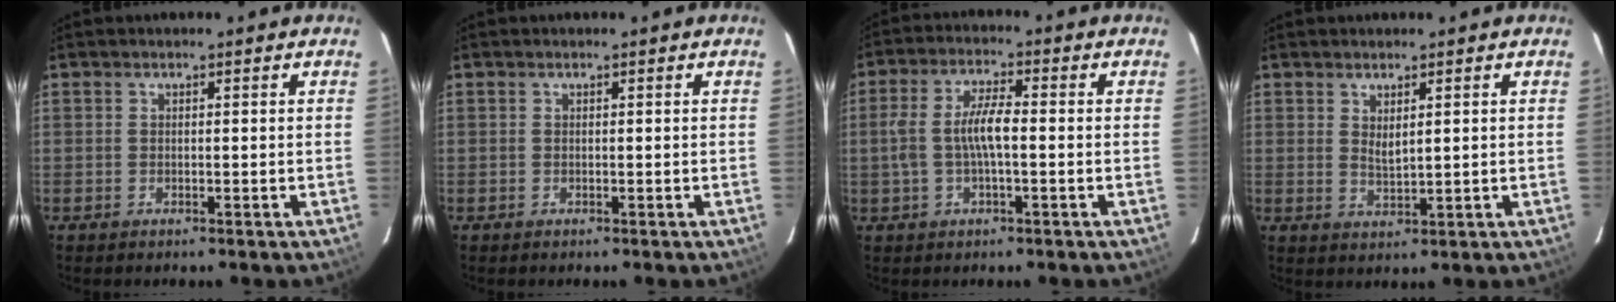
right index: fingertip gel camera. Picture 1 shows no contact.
{"total": 0.0}
{"total": 6.9, "force": [-0.7, 1.9, 6.6], "torque": [-0.132, 0.008, -0.010]}
{"total": 2.8, "force": [1.0, 1.0, 2.5], "torque": [-0.042, -0.005, 0.019]}